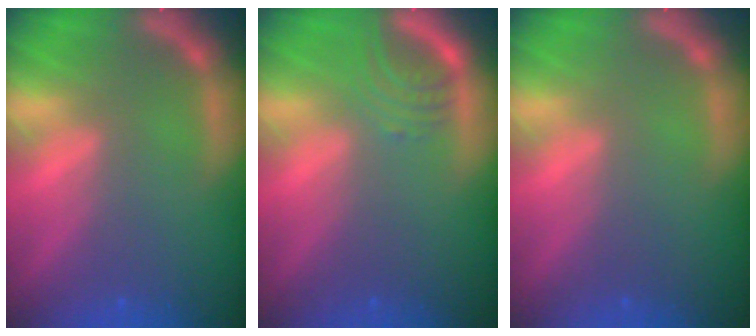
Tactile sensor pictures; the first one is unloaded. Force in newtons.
{"total": 3.0}
{"total": 0.0}